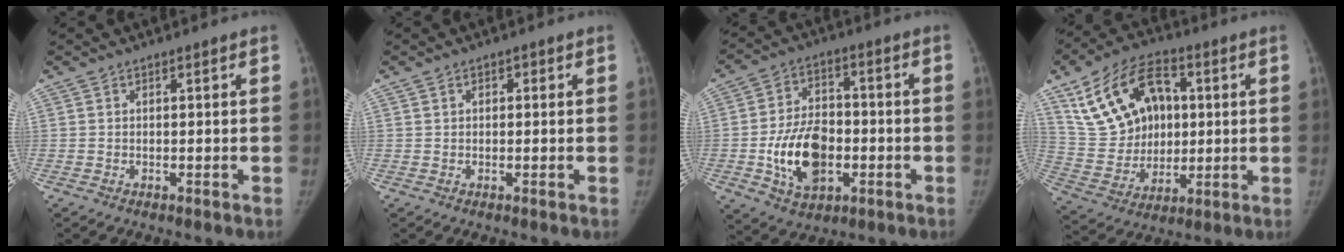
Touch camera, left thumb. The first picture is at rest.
{"total": 1.3, "force": [0.4, 1.1, 0.6], "torque": [0.000, 0.002, 0.003]}
{"total": 14.4, "force": [-3.2, 9.5, 10.3], "torque": [-0.149, 0.014, -0.050]}
{"total": 19.2, "force": [6.1, 13.4, 12.4], "torque": [-0.189, 0.001, 0.120]}